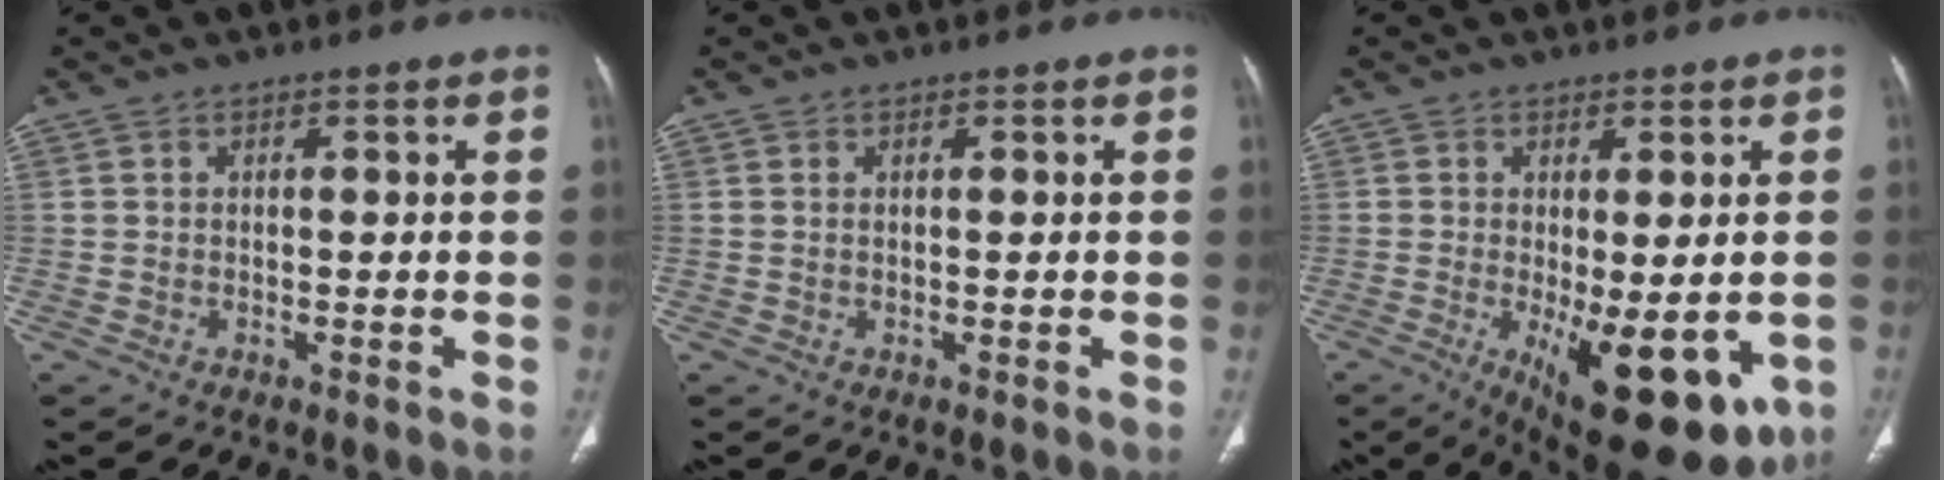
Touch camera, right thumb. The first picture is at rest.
{"total": 0.0}
{"total": 15.8, "force": [-5.1, 6.2, 13.6], "torque": [-0.156, -0.020, -0.053]}